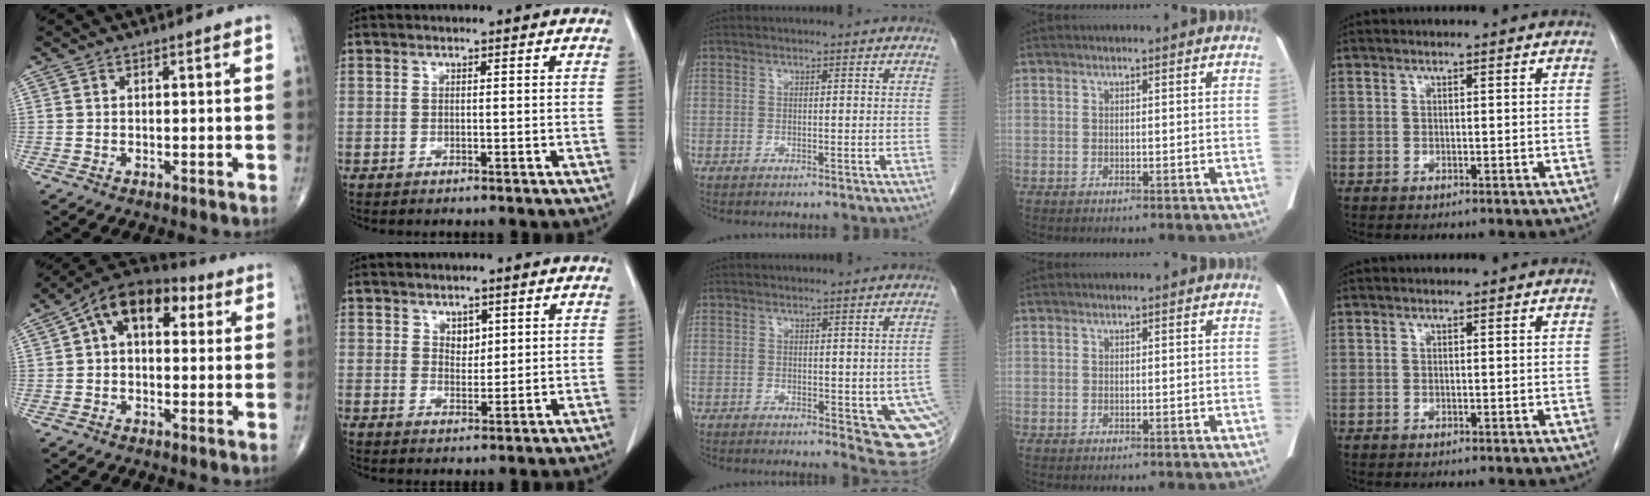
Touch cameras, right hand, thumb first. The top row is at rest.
{"thumb": {"total": 13.6, "force": [3.8, 8.2, 10.2], "torque": [-0.135, 0.035, 0.050]}, "index": {"total": 2.4, "force": [1.2, 1.6, 1.3], "torque": [-0.017, -0.002, 0.023]}, "middle": {"total": 10.0, "force": [-2.1, 3.6, 9.0], "torque": [-0.111, -0.019, -0.019]}}